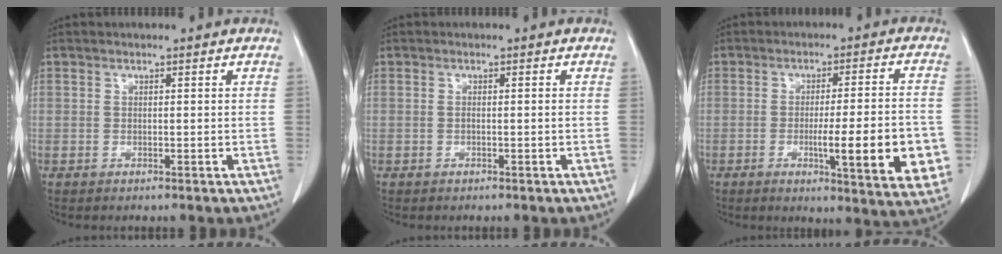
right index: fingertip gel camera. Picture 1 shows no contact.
{"total": 0.6, "force": [-0.1, 0.0, 0.6], "torque": [-0.012, 0.000, 0.000]}
{"total": 14.1, "force": [-3.5, 1.4, 13.6], "torque": [-0.148, -0.009, -0.040]}